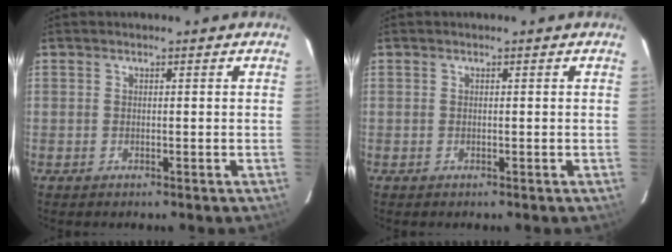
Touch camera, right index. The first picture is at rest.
{"total": 0.0}